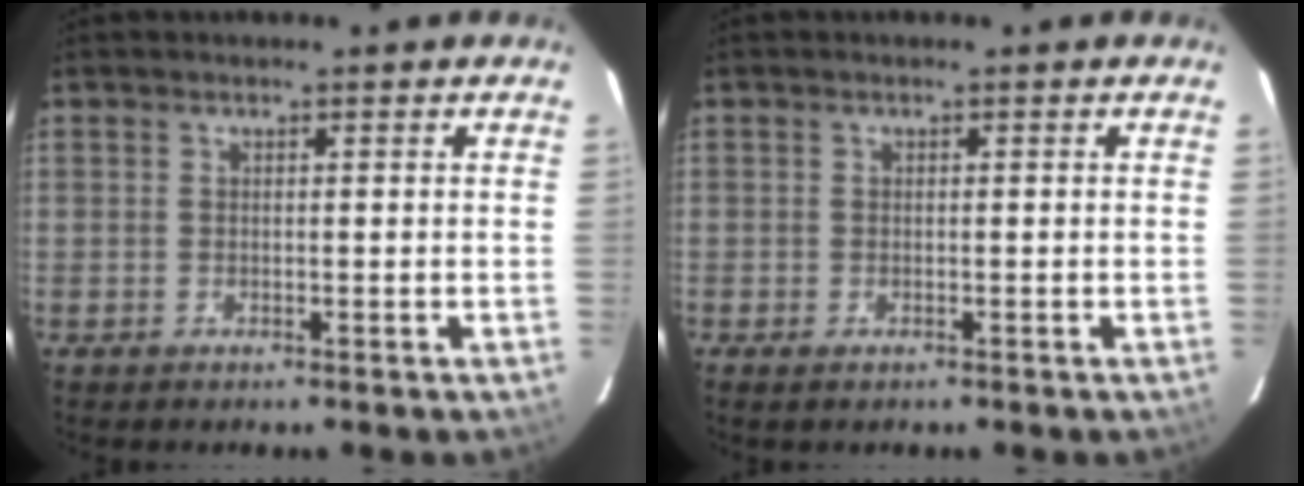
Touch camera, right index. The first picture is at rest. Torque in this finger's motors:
{"motor_torque": [0.29, -0.52, -0.06, -0.03]}